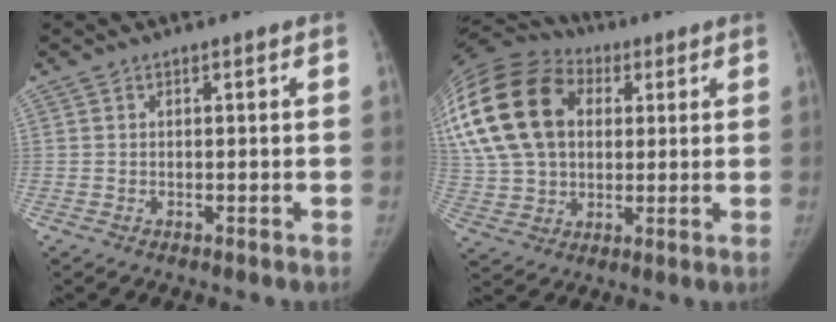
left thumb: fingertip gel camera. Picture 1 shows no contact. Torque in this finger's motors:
{"motor_torque": [1.87, 2.00, 2.53, -0.24, 0.77]}